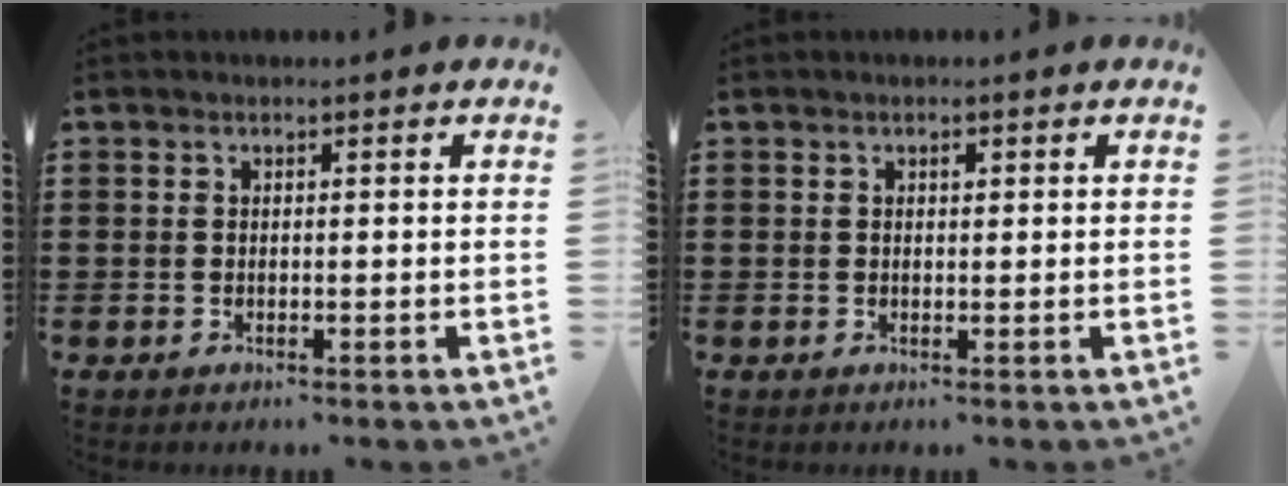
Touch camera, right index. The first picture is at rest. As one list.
[{"total": 0.7, "force": [0.3, 0.4, 0.4], "torque": [-0.010, 0.001, 0.006]}]